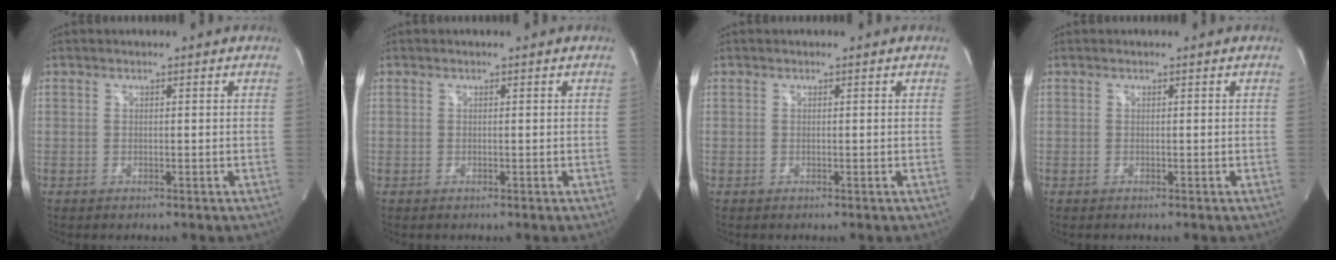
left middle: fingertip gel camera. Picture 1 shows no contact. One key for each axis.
{"total": 0.0}
{"total": 0.0}
{"total": 0.0}